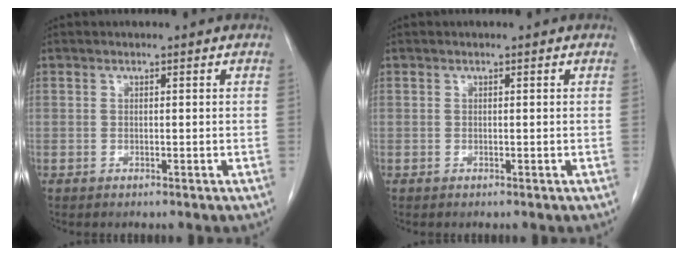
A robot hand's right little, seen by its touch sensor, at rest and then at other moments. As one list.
[{"total": 0.0}]